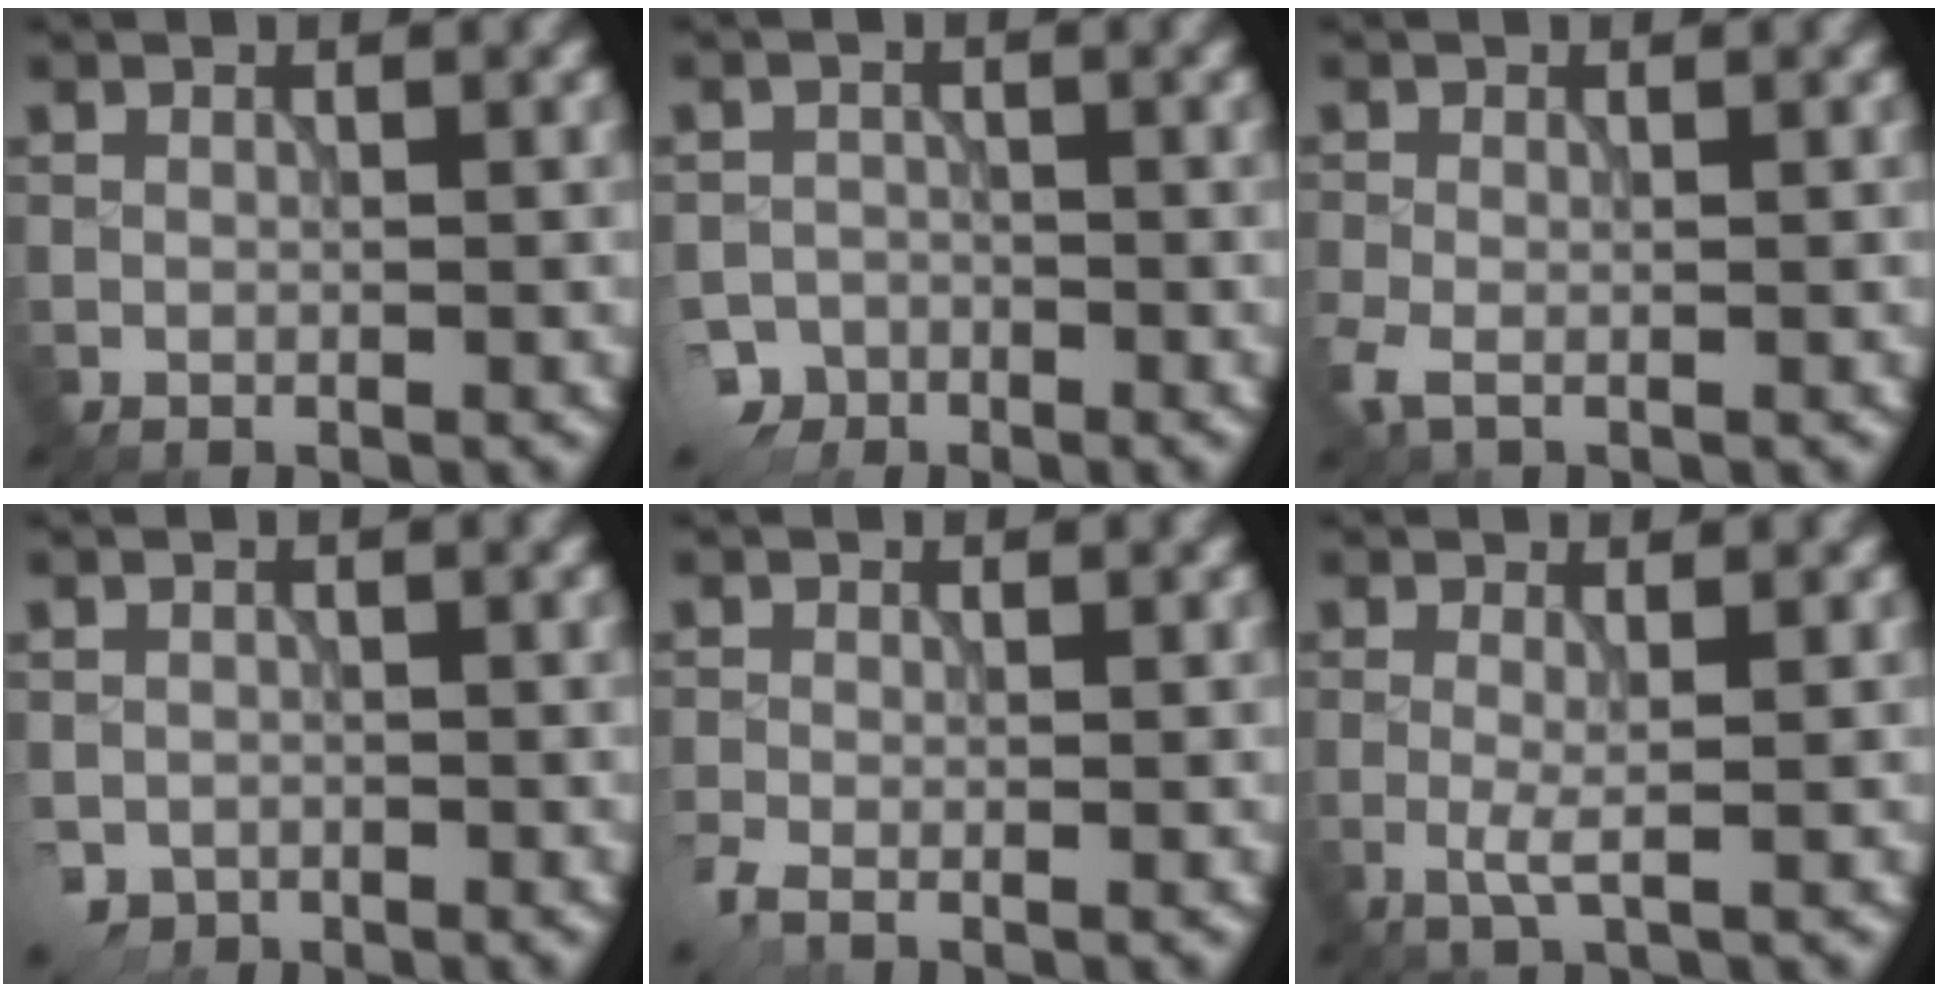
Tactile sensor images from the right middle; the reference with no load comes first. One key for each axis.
{"total": 4.3, "fx": -3.4, "fy": 2.7, "fz": 0.6, "tx": -0.003, "ty": -0.006, "tz": -0.061}
{"total": 2.0, "fx": -1.0, "fy": 1.1, "fz": 1.4, "tx": -0.039, "ty": -0.008, "tz": -0.022}
{"total": 3.0, "fx": -1.8, "fy": 2.2, "fz": 1.0, "tx": -0.026, "ty": -0.015, "tz": -0.036}
{"total": 2.4, "fx": -1.5, "fy": 0.9, "fz": 1.6, "tx": -0.037, "ty": -0.009, "tz": -0.035}
{"total": 1.5, "fx": -0.3, "fy": 0.0, "fz": 1.5, "tx": -0.032, "ty": -0.004, "tz": -0.007}